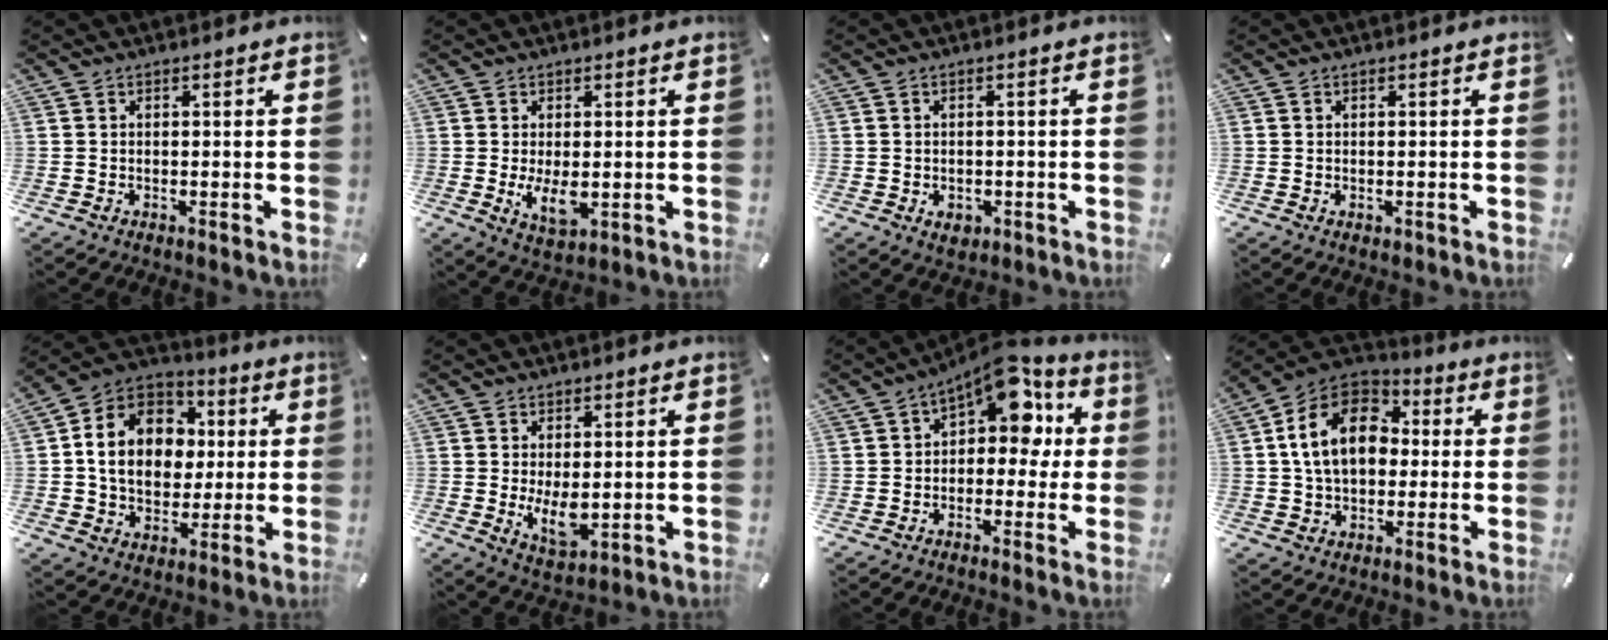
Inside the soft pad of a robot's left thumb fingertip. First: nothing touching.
{"total": 6.4, "force": [-0.5, 3.3, 5.5], "torque": [-0.113, -0.014, -0.014]}
{"total": 2.8, "force": [-1.0, 2.2, 1.3], "torque": [-0.021, 0.004, -0.018]}
{"total": 0.6, "force": [0.0, 0.5, 0.3], "torque": [-0.006, 0.001, 0.000]}
{"total": 14.5, "force": [1.1, 12.4, 7.5], "torque": [-0.146, 0.007, 0.024]}
{"total": 7.0, "force": [0.2, 3.8, 5.9], "torque": [-0.114, -0.011, 0.003]}
{"total": 12.1, "force": [6.2, 6.8, 7.9], "torque": [-0.111, -0.038, 0.107]}
{"total": 15.7, "force": [1.8, 11.6, 10.5], "torque": [-0.214, 0.013, 0.028]}